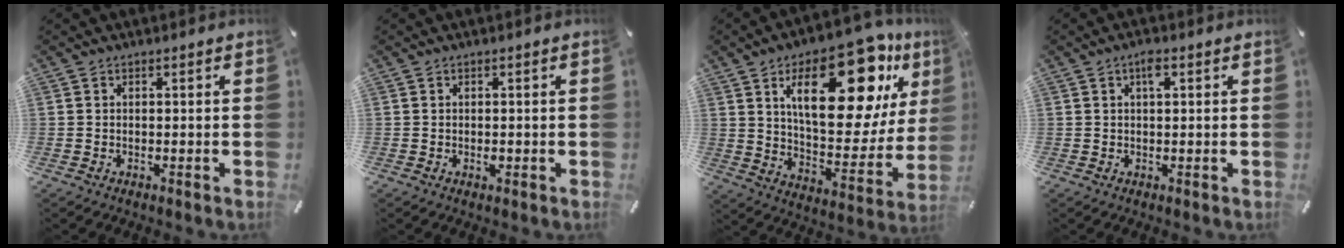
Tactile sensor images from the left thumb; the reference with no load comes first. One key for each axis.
{"total": 0.9, "fx": -0.2, "fy": 0.5, "fz": 0.8, "tx": -0.013, "ty": -0.001, "tz": -0.004}
{"total": 26.6, "fx": 13.6, "fy": 12.2, "fz": 19.4, "tx": -0.271, "ty": -0.073, "tz": 0.218}
{"total": 2.3, "fx": 0.8, "fy": 0.9, "fz": 1.9, "tx": -0.034, "ty": 0.003, "tz": 0.011}